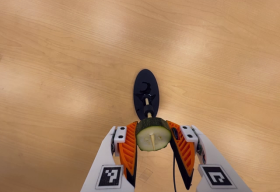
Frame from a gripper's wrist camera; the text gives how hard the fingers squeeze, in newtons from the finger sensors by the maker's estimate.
{"total": 11.6, "left": 11.4, "right": 11.9}